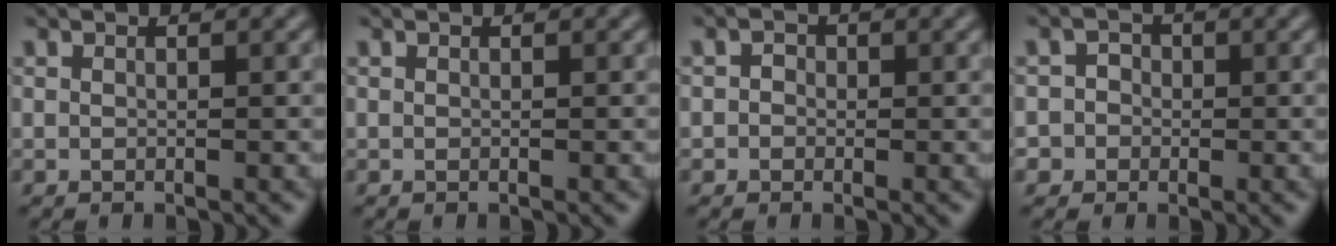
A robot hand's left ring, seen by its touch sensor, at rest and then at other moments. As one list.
[{"total": 0.0}, {"total": 1.3, "force": [0.0, 1.2, 0.4], "torque": [0.010, -0.001, -0.014]}, {"total": 2.8, "force": [-0.9, 2.7, 0.3], "torque": [0.028, 0.011, -0.029]}]